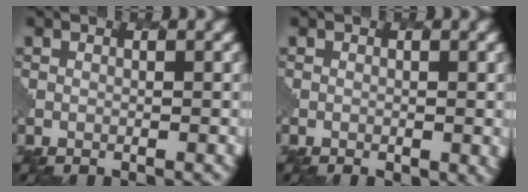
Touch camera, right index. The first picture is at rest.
{"total": 2.5, "force": [-0.7, 1.4, 1.9], "torque": [-0.016, -0.001, 0.004]}